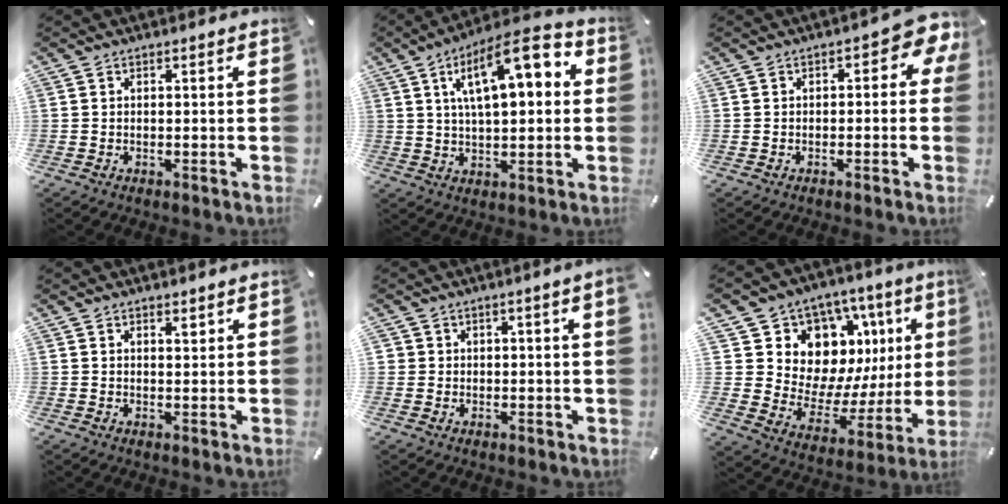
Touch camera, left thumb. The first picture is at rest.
{"total": 15.6, "force": [6.2, 6.4, 12.8], "torque": [-0.199, -0.014, 0.100]}
{"total": 4.5, "force": [0.2, 2.5, 3.7], "torque": [-0.048, 0.003, 0.000]}
{"total": 1.6, "force": [1.4, 0.6, 0.6], "torque": [0.005, -0.009, 0.023]}
{"total": 1.4, "force": [0.7, 0.7, 1.1], "torque": [-0.022, 0.002, 0.011]}
{"total": 12.1, "force": [6.6, 9.5, 3.4], "torque": [-0.031, -0.096, 0.130]}